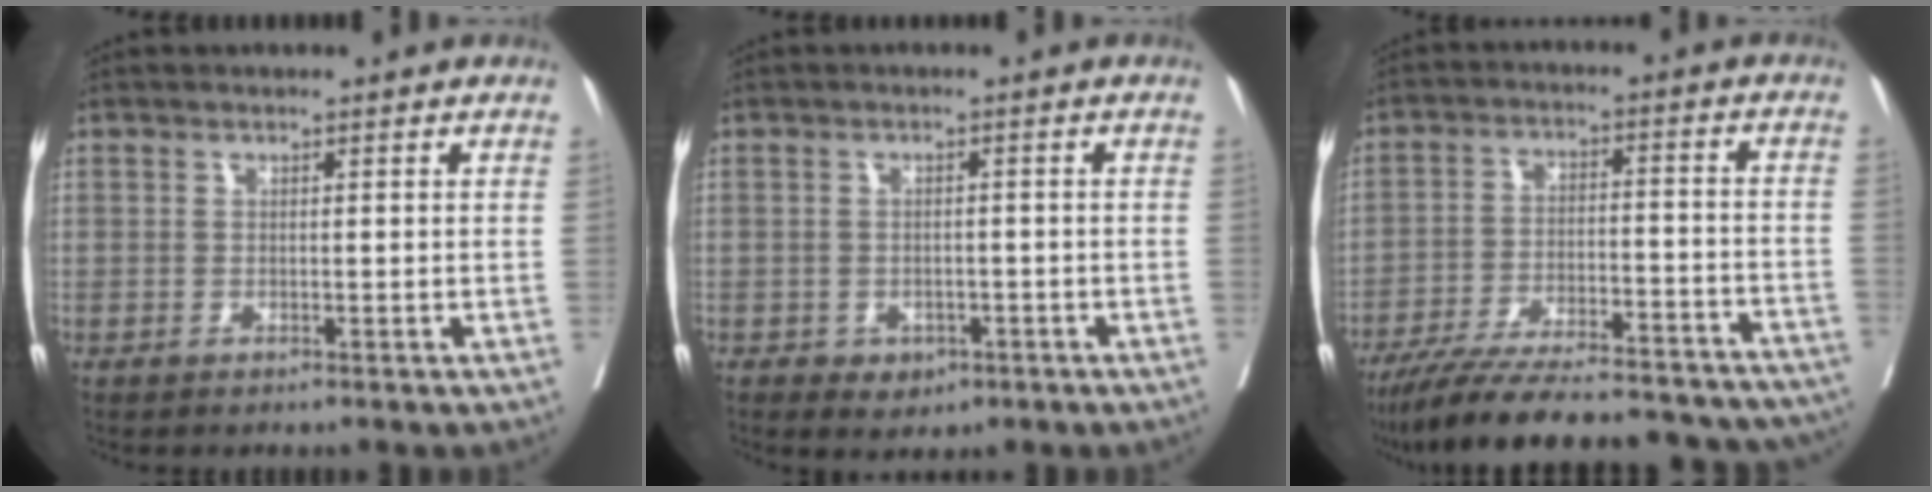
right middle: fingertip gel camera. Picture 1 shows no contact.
{"total": 3.2, "force": [-1.6, 2.4, 1.3], "torque": [-0.015, 0.004, -0.012]}
{"total": 28.5, "force": [-25.2, 5.2, 12.1], "torque": [-0.153, -0.018, -0.346]}